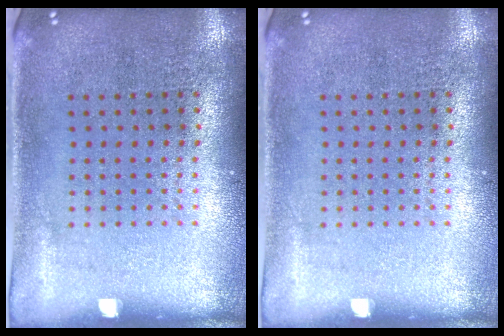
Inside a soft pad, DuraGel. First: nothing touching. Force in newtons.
{"total": 0.0}